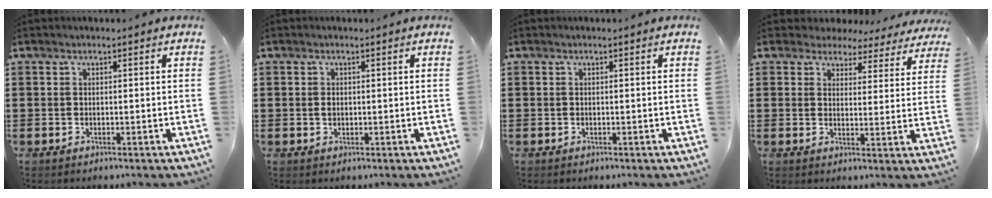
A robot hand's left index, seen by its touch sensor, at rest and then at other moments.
{"total": 0.9, "force": [0.1, 0.5, 0.7], "torque": [-0.017, 0.001, 0.002]}
{"total": 0.0}
{"total": 3.7, "force": [3.5, 1.3, 0.5], "torque": [-0.023, -0.017, 0.058]}